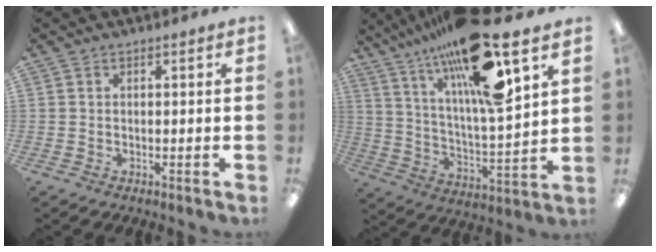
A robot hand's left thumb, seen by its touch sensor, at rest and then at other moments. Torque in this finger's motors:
{"motor_torque": [3.00, 2.00, 2.38, -0.40, 0.73]}